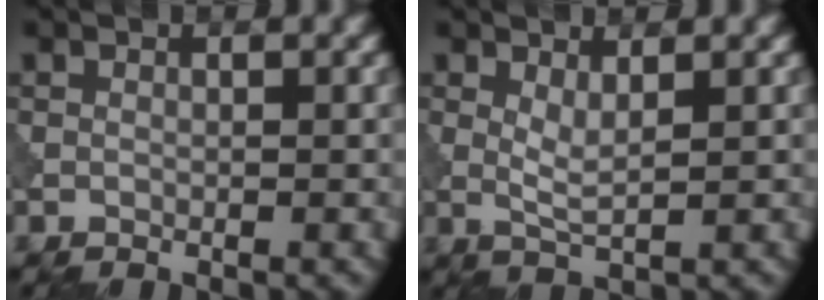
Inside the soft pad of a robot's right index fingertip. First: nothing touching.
{"total": 1.9, "force": [0.8, 0.3, 1.7], "torque": [-0.038, -0.005, 0.018]}